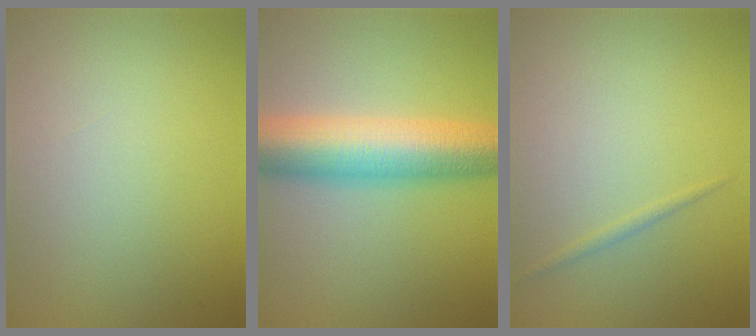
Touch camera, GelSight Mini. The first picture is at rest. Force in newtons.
{"total": 9.9, "press": 9.9, "slide": 0.1}
{"total": 0.7, "press": 0.7, "slide": 0.0}